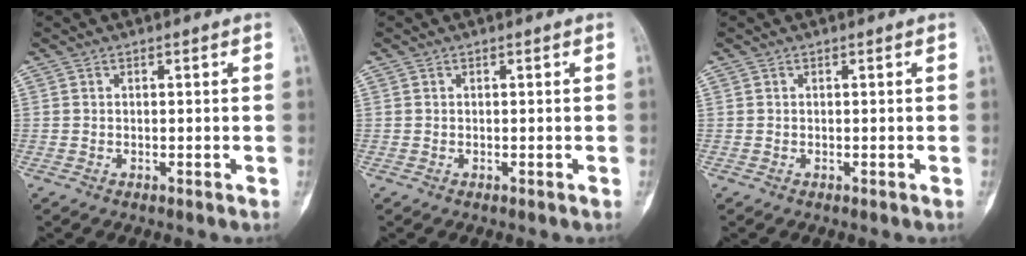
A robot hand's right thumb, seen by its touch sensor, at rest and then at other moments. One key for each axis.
{"total": 0.0}
{"total": 0.0}